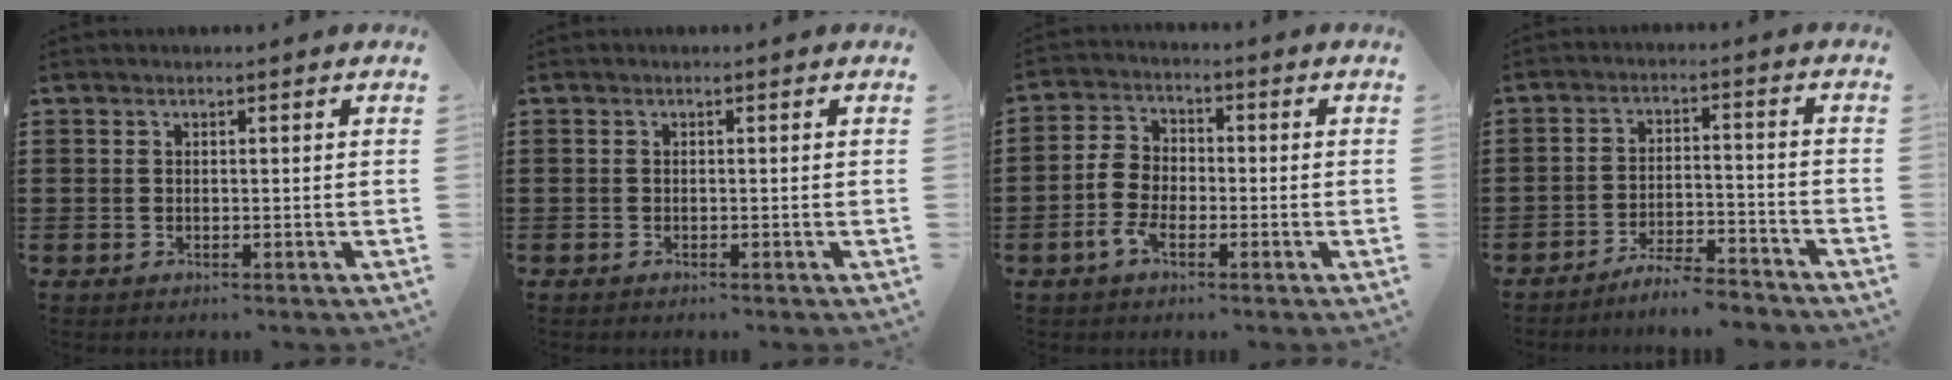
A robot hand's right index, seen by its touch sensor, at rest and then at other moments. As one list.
[{"total": 0.0}, {"total": 5.0, "force": [-2.0, 3.3, 3.3], "torque": [-0.096, 0.001, -0.046]}, {"total": 5.4, "force": [-5.1, 0.2, 1.7], "torque": [-0.036, 0.000, -0.101]}]